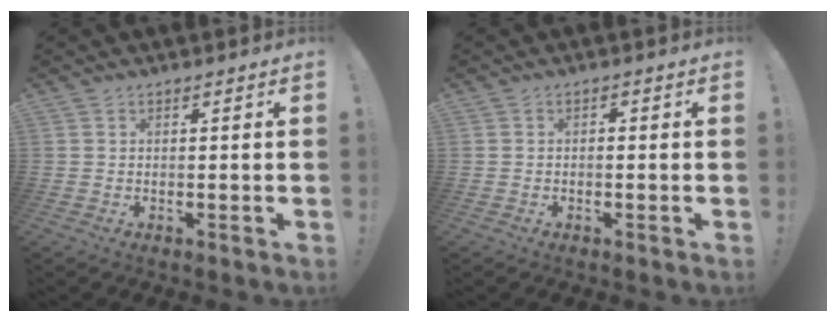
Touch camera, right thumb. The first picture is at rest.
{"total": 0.8, "force": [-0.8, 0.3, 0.1], "torque": [0.000, 0.001, -0.014]}